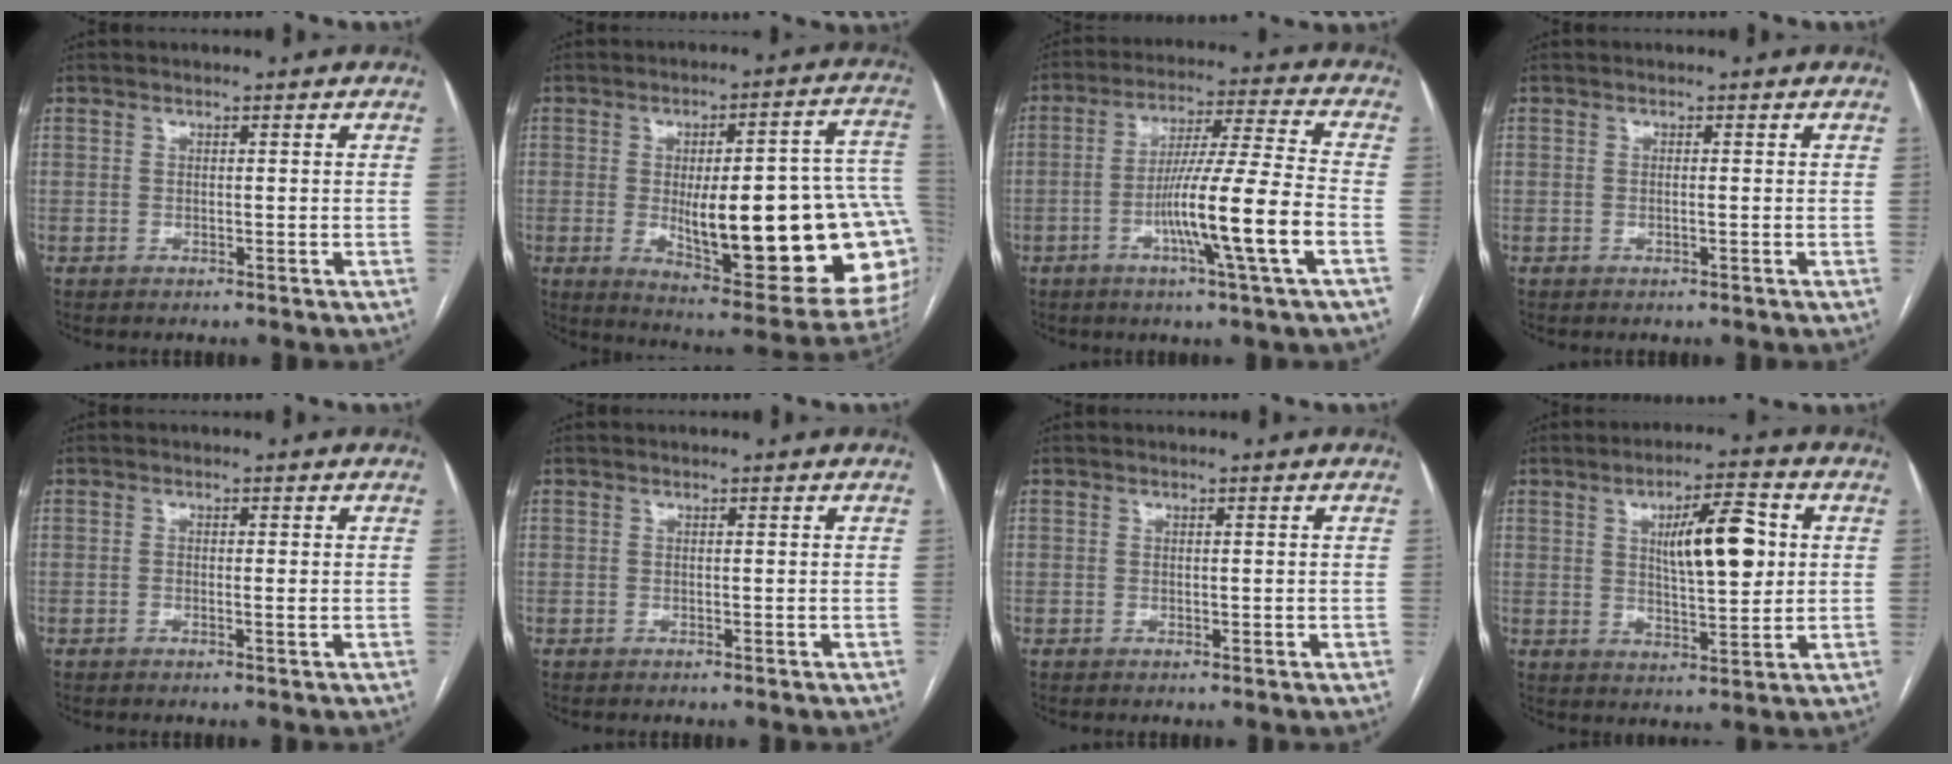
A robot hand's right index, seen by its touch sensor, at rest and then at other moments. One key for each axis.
{"total": 28.5, "fx": -3.1, "fy": 6.9, "fz": 27.4, "tx": -0.282, "ty": 0.011, "tz": -0.024}
{"total": 13.7, "fx": -4.5, "fy": -1.4, "fz": 12.9, "tx": -0.225, "ty": -0.006, "tz": -0.082}
{"total": 0.5, "fx": -0.1, "fy": 0.0, "fz": 0.5, "tx": -0.009, "ty": 0.001, "tz": -0.002}
{"total": 1.3, "fx": -0.2, "fy": 0.2, "fz": 1.3, "tx": -0.022, "ty": -0.002, "tz": -0.002}
{"total": 0.0}
{"total": 0.7, "fx": 0.0, "fy": 0.4, "fz": 0.6, "tx": -0.010, "ty": -0.001, "tz": 0.003}
{"total": 10.3, "fx": 2.3, "fy": 2.5, "fz": 9.7, "tx": -0.157, "ty": 0.009, "tz": 0.040}